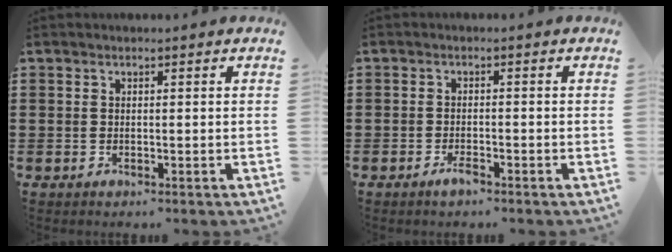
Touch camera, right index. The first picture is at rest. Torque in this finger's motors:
{"motor_torque": [1.22, 0.92, 0.02, 0.00]}